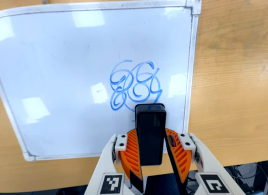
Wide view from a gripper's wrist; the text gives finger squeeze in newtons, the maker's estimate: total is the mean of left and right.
{"total": 4.8, "left": 4.4, "right": 5.1}